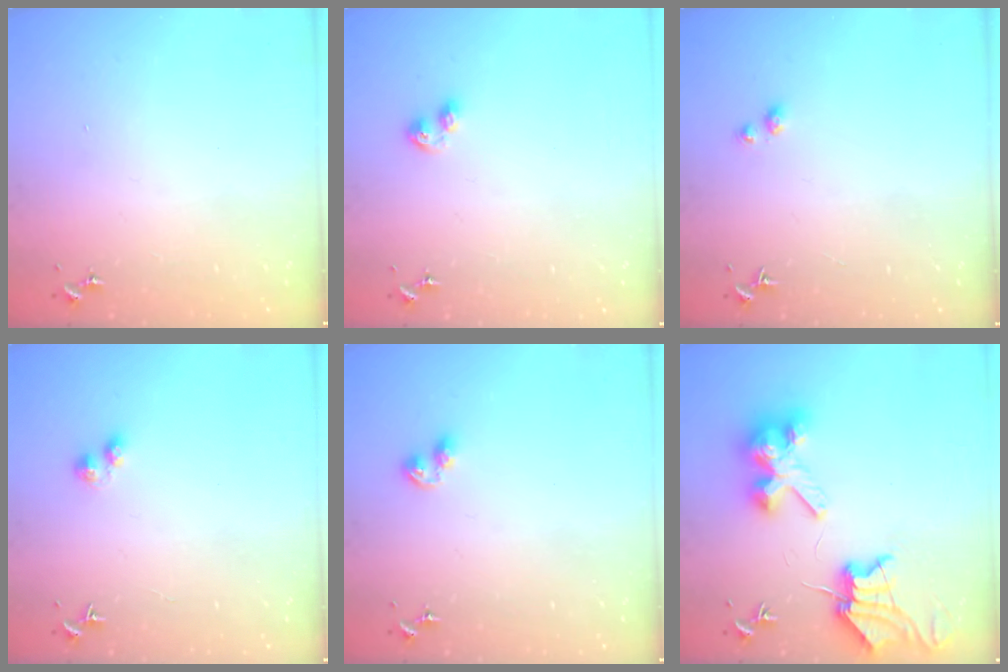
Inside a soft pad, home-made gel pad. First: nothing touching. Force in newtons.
{"total": 5.9, "press": 5.8, "slide": 1.0}
{"total": 3.0, "press": 3.0, "slide": 0.2}
{"total": 2.5, "press": 2.5, "slide": 0.4}
{"total": 3.7, "press": 3.6, "slide": 0.4}
{"total": 11.3, "press": 11.3, "slide": 1.4}